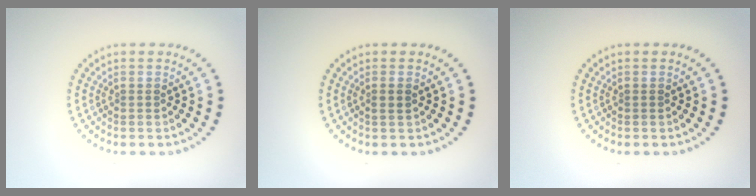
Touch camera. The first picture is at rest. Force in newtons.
{"total": 0.9, "press": 0.7, "slide": 0.6}
{"total": 0.0}